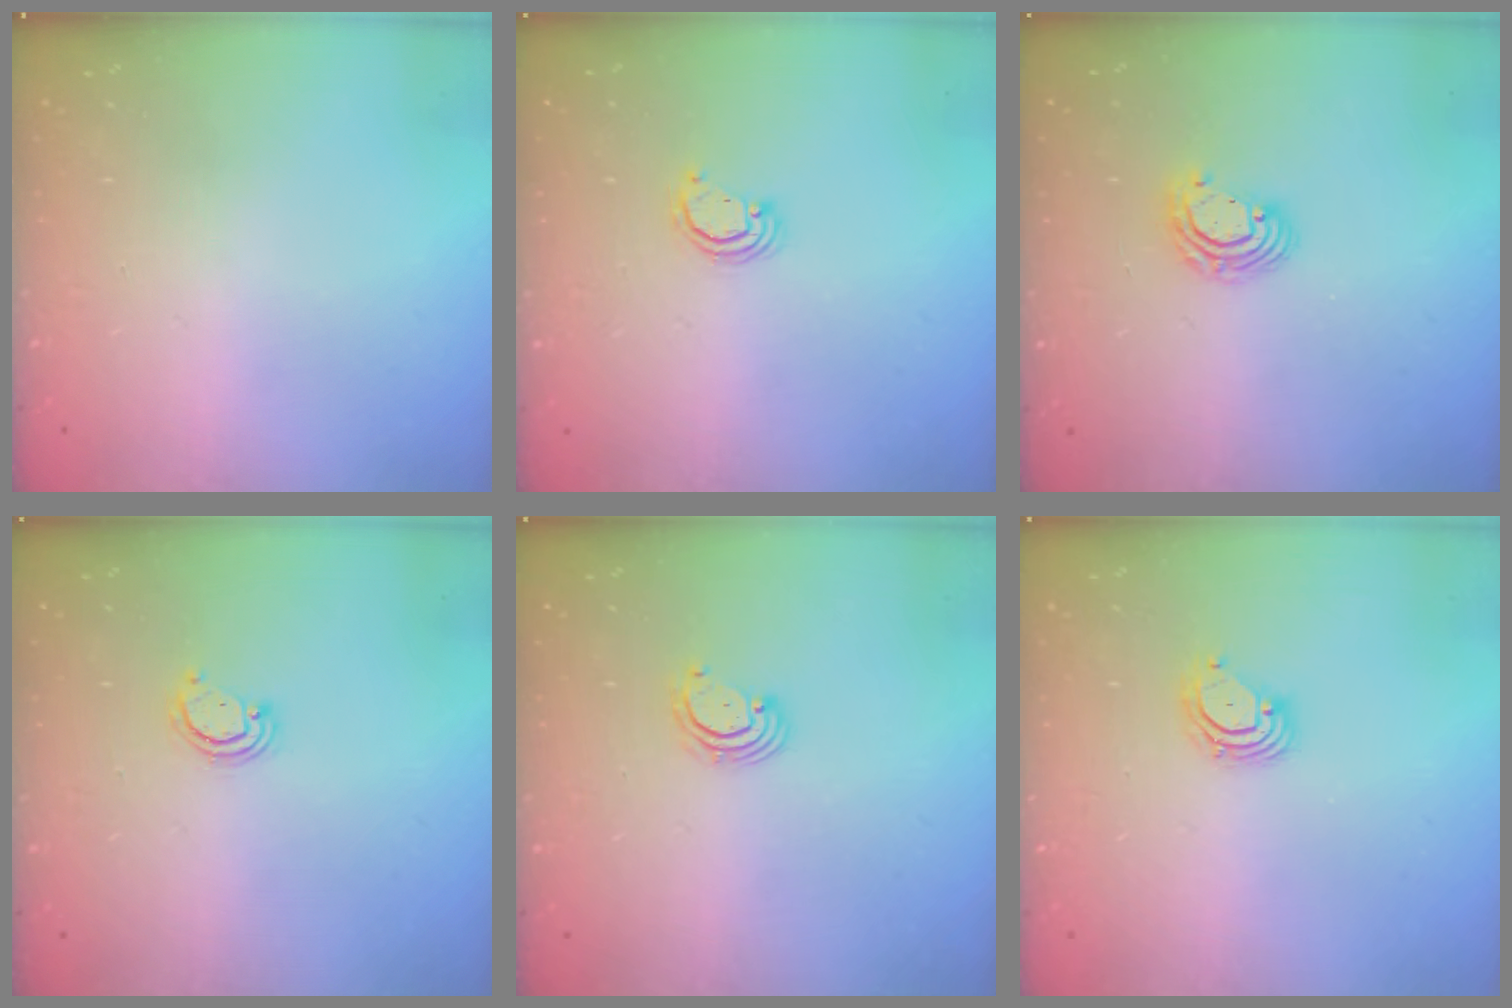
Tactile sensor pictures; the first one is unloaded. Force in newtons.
{"total": 2.1, "press": 2.1, "slide": 0.1}
{"total": 6.3, "press": 6.3, "slide": 0.8}
{"total": 2.3, "press": 2.3, "slide": 0.3}
{"total": 2.7, "press": 2.7, "slide": 0.7}
{"total": 3.3, "press": 3.3, "slide": 0.3}